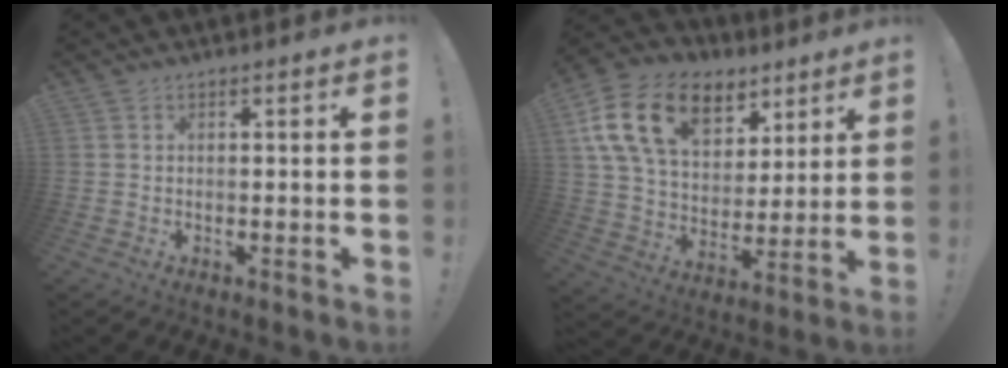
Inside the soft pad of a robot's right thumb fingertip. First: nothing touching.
{"total": 20.6, "force": [9.7, 13.7, 12.0], "torque": [-0.212, -0.034, 0.179]}